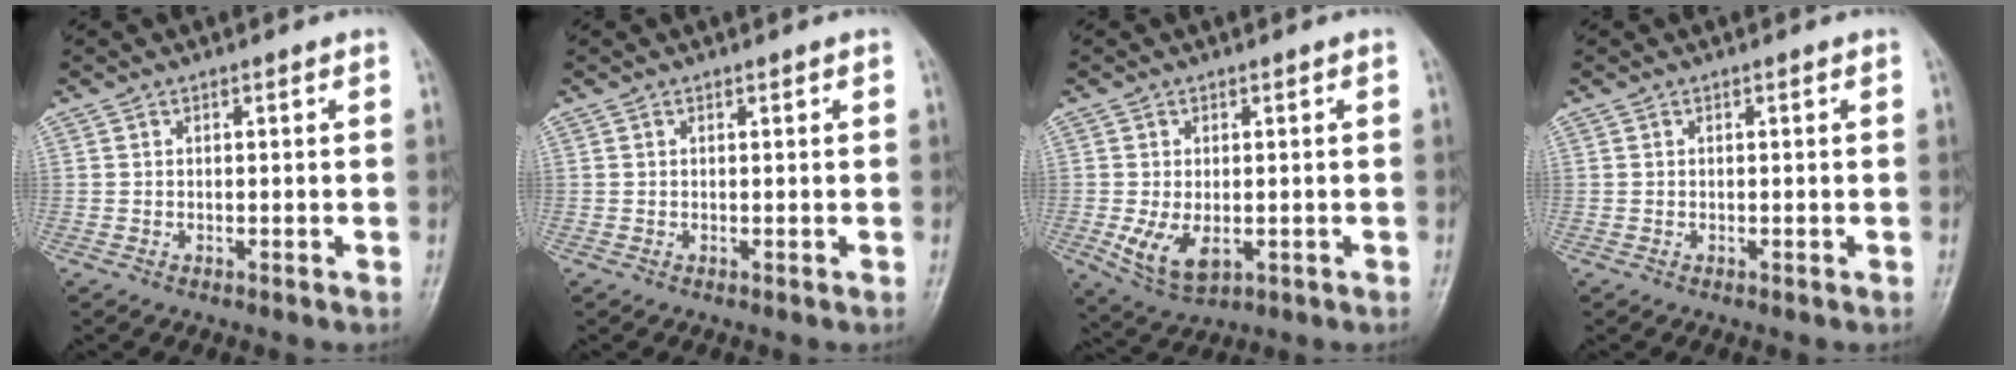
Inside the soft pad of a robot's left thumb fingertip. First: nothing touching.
{"total": 0.0}
{"total": 6.6, "force": [-1.2, 3.9, 5.3], "torque": [-0.099, -0.014, -0.012]}
{"total": 0.0}